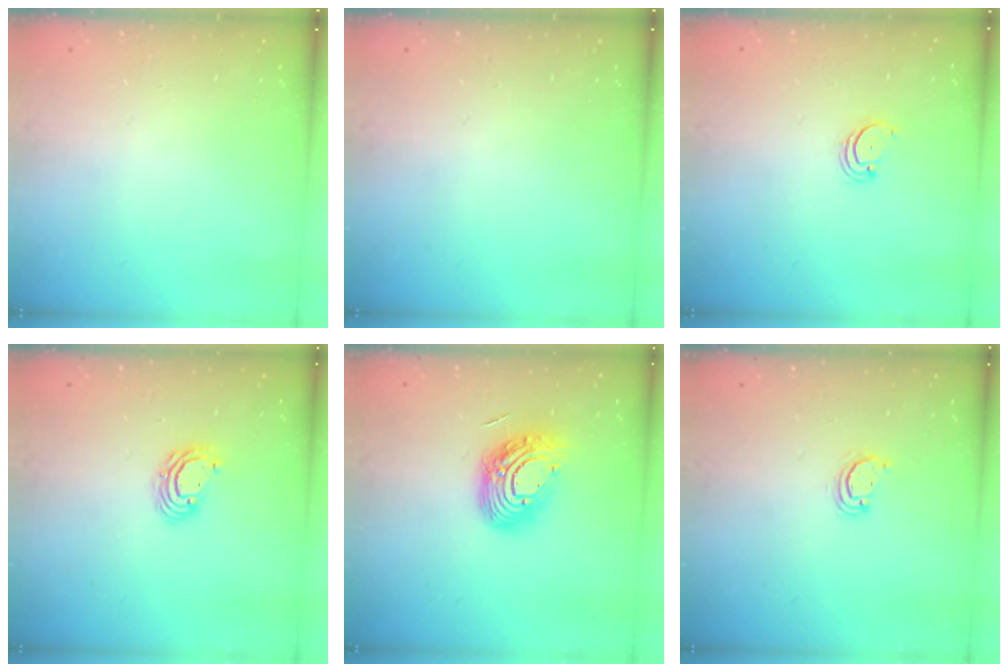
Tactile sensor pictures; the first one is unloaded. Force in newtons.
{"total": 0.0}
{"total": 2.2, "press": 2.2, "slide": 0.2}
{"total": 5.7, "press": 5.7, "slide": 0.2}
{"total": 14.8, "press": 14.7, "slide": 1.0}
{"total": 2.5, "press": 2.5, "slide": 0.3}